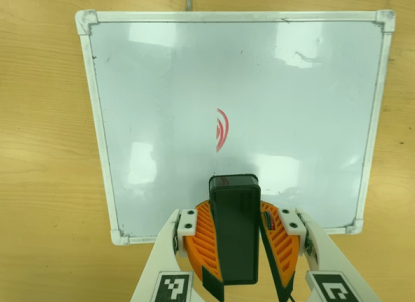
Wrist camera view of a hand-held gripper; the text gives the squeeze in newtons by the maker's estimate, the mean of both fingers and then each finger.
{"total": 11.3, "left": 10.4, "right": 12.2}